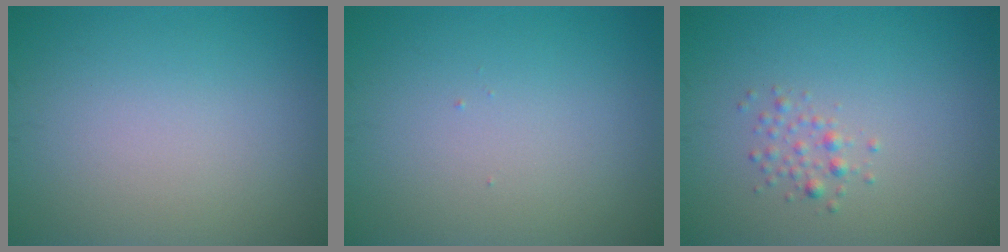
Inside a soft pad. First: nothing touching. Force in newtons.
{"total": 0.0}
{"total": 1.2, "press": 1.2, "slide": 0.1}